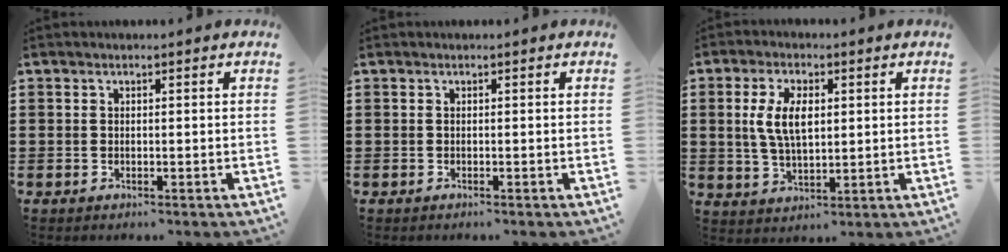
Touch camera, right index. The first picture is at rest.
{"total": 0.0}
{"total": 6.7, "force": [1.2, 3.2, 5.8], "torque": [-0.125, 0.009, 0.017]}